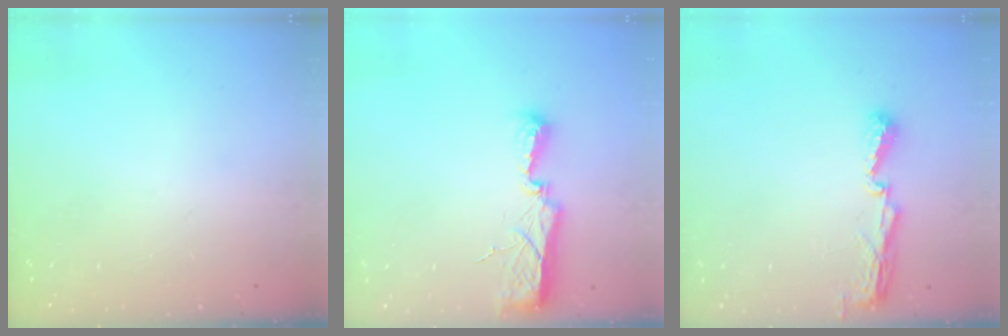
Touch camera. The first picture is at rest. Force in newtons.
{"total": 7.5, "press": 7.5, "slide": 0.8}
{"total": 5.8, "press": 5.8, "slide": 0.5}